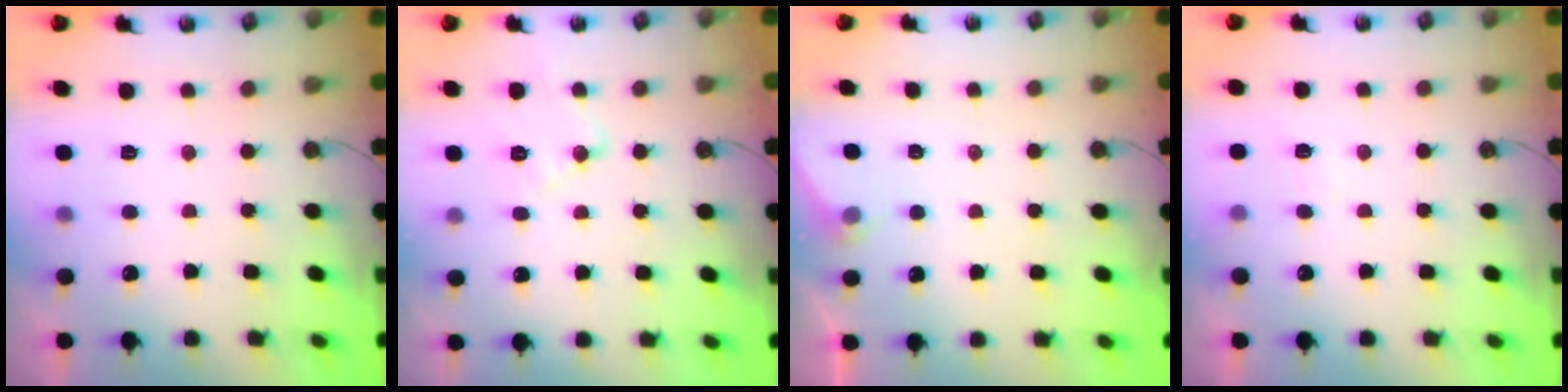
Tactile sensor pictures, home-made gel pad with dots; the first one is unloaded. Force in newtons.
{"total": 10.2, "press": 10.2, "slide": 0.7}
{"total": 2.7, "press": 2.7, "slide": 0.4}
{"total": 4.9, "press": 4.8, "slide": 0.7}